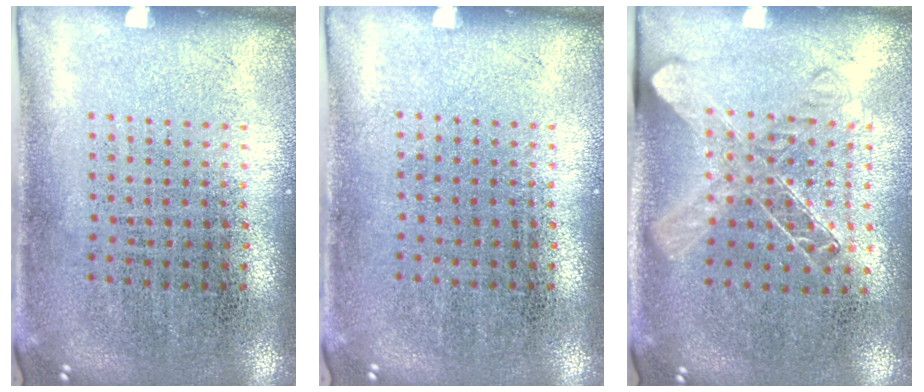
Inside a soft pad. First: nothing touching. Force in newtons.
{"total": 0.0}
{"total": 1.4, "press": 1.3, "slide": 0.6}